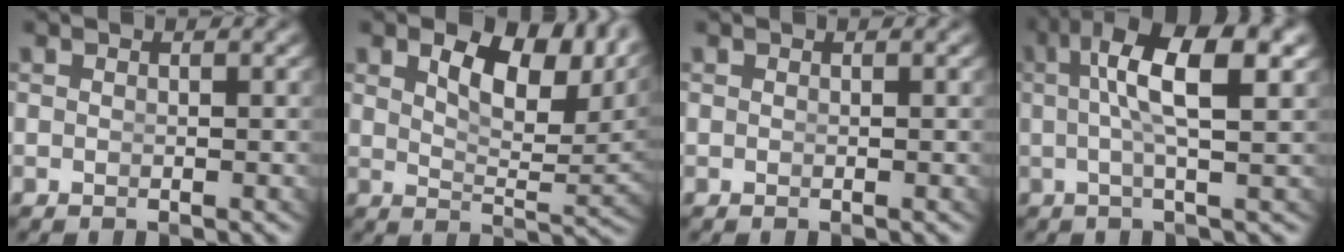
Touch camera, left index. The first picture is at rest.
{"total": 8.6, "force": [4.7, 3.2, 6.4], "torque": [-0.075, 0.014, 0.067]}
{"total": 0.0}
{"total": 7.8, "force": [2.3, 2.1, 7.2], "torque": [-0.128, 0.014, 0.035]}